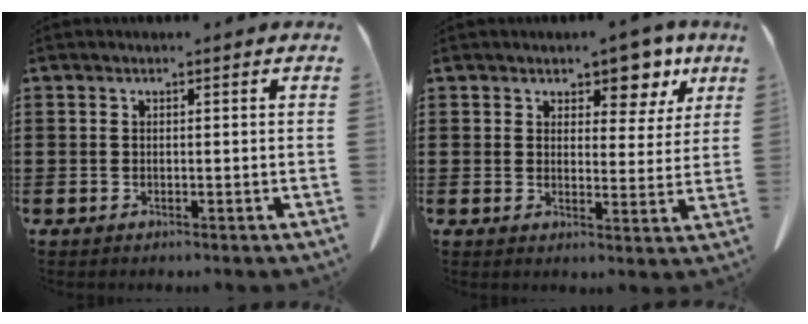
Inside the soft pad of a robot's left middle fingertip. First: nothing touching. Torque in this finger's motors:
{"motor_torque": [0.02, 0.08, 0.22, 0.02]}